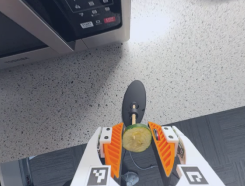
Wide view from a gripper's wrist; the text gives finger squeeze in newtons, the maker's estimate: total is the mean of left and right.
{"total": 9.4, "left": 9.7, "right": 9.2}